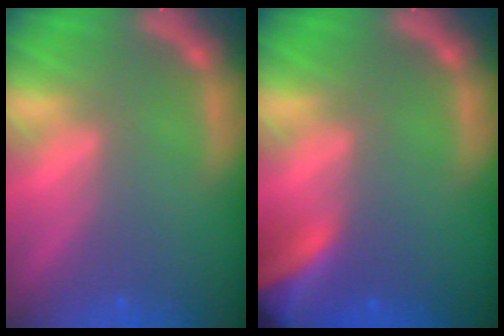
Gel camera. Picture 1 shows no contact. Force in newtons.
{"total": 8.4}